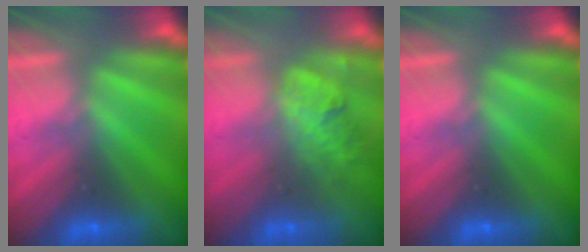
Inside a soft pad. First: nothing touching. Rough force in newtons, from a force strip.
{"total": 2.0}
{"total": 0.0}